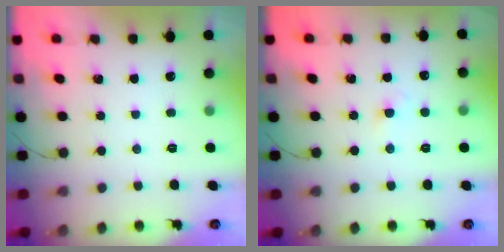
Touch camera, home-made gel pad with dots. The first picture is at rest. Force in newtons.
{"total": 1.8, "press": 1.6, "slide": 0.7}